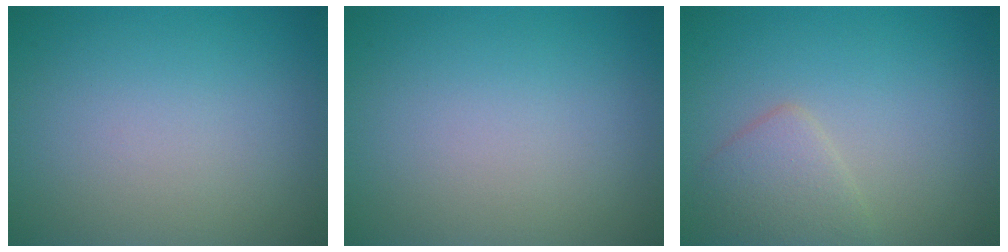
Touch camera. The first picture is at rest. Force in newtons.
{"total": 0.0}
{"total": 2.5, "press": 2.5, "slide": 0.2}